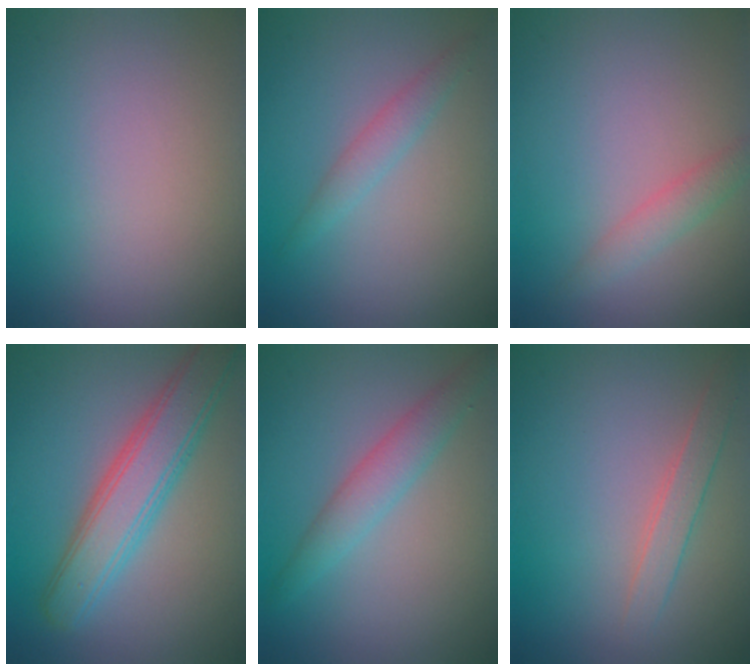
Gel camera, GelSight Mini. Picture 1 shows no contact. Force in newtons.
{"total": 1.7, "press": 1.7, "slide": 0.0}
{"total": 1.7, "press": 1.7, "slide": 0.1}
{"total": 5.6, "press": 5.6, "slide": 0.1}
{"total": 2.8, "press": 2.8, "slide": 0.0}
{"total": 2.0, "press": 2.0, "slide": 0.0}